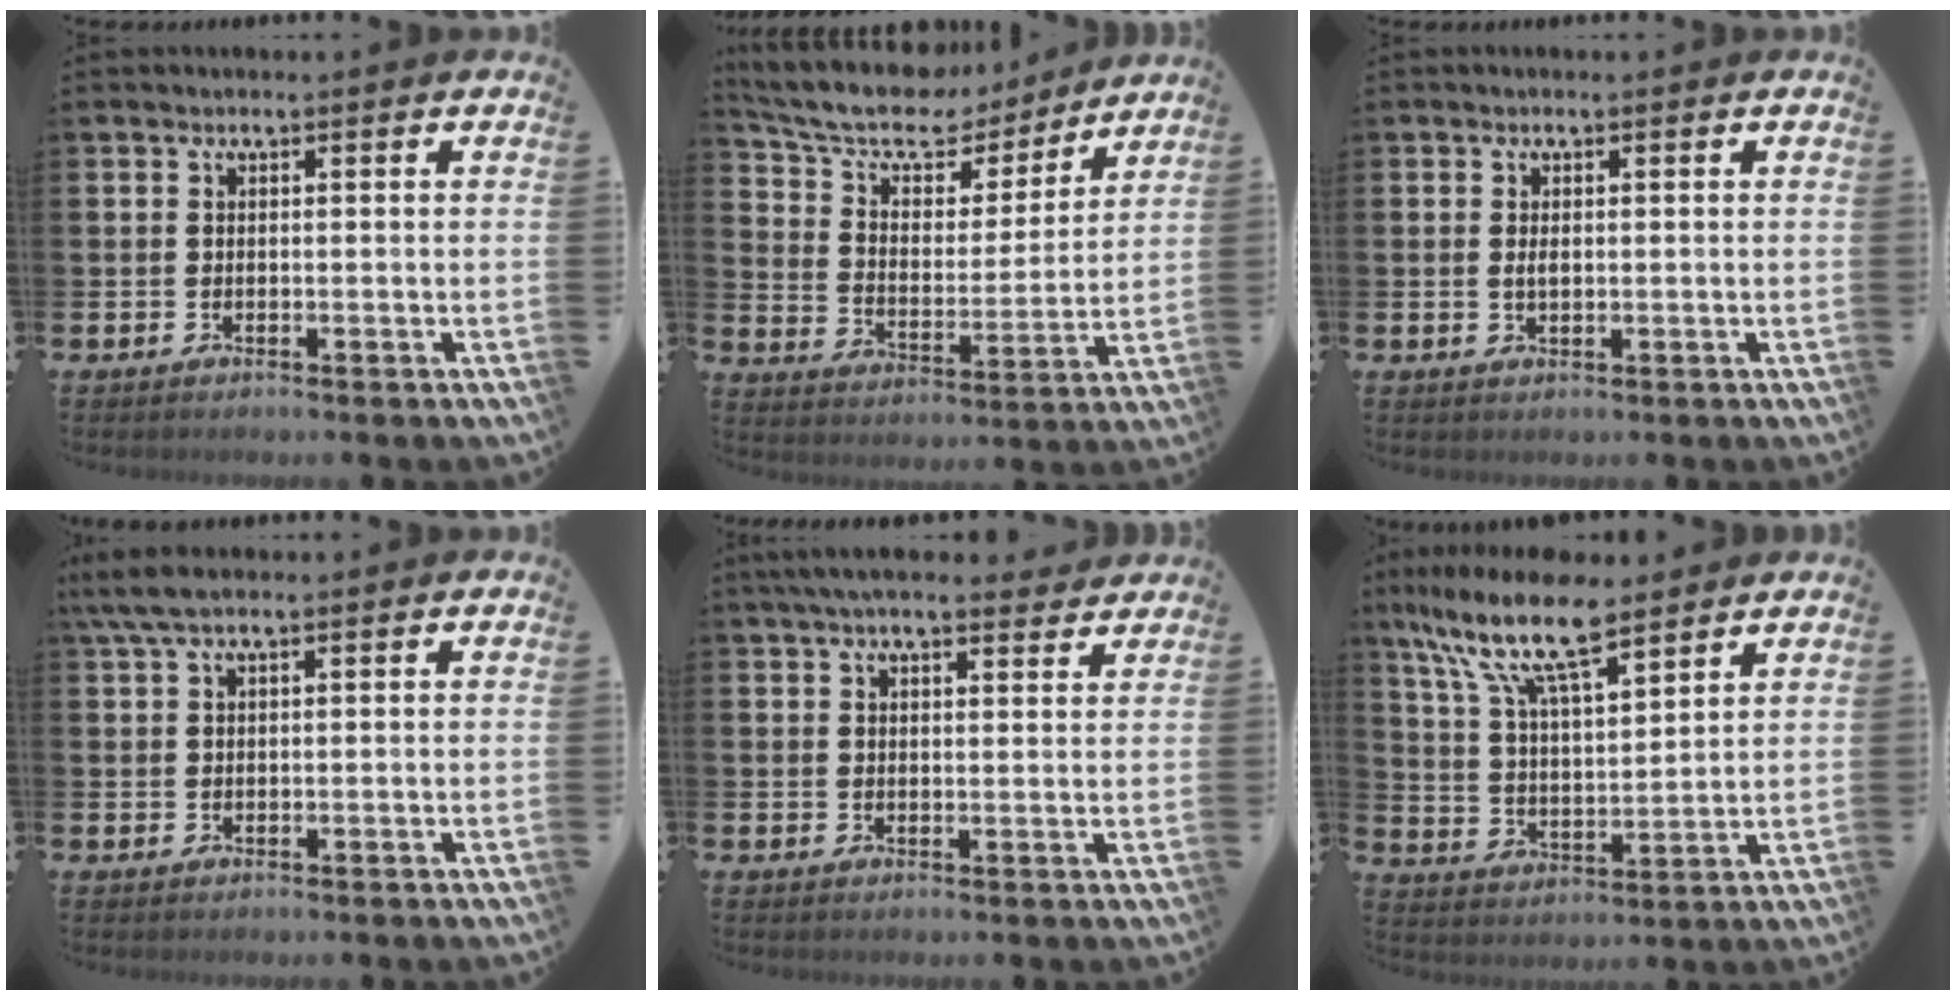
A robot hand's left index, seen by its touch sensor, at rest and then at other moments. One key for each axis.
{"total": 10.4, "fx": 9.1, "fy": 3.8, "fz": 3.2, "tx": -0.099, "ty": -0.059, "tz": 0.156}
{"total": 1.0, "fx": 0.2, "fy": 0.5, "fz": 0.8, "tx": -0.009, "ty": 0.000, "tz": 0.000}
{"total": 3.8, "fx": 2.6, "fy": 0.9, "fz": 2.6, "tx": -0.061, "ty": 0.003, "tz": 0.047}
{"total": 5.0, "fx": 4.5, "fy": 0.8, "fz": 1.9, "tx": -0.042, "ty": -0.011, "tz": 0.082}
{"total": 12.1, "fx": 9.5, "fy": 3.3, "fz": 6.7, "tx": -0.158, "ty": -0.035, "tz": 0.166}